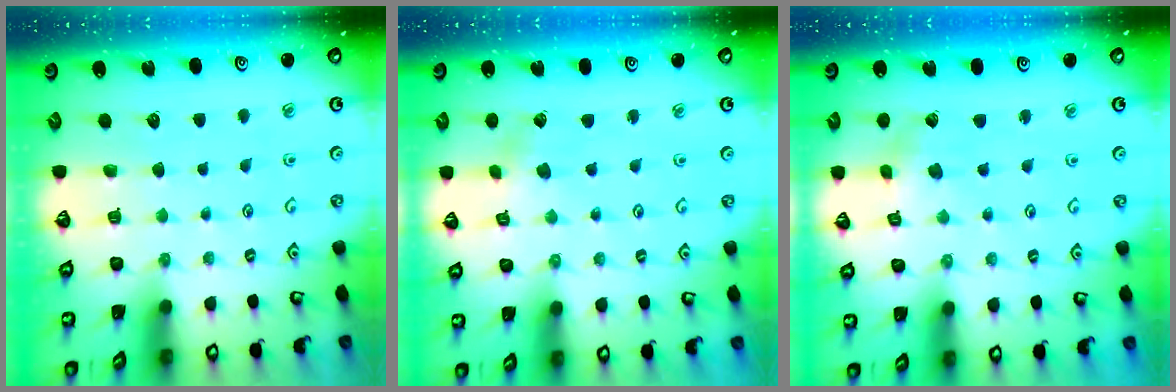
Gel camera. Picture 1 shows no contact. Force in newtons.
{"total": 2.3, "press": 2.3, "slide": 0.4}
{"total": 2.3, "press": 2.3, "slide": 0.3}